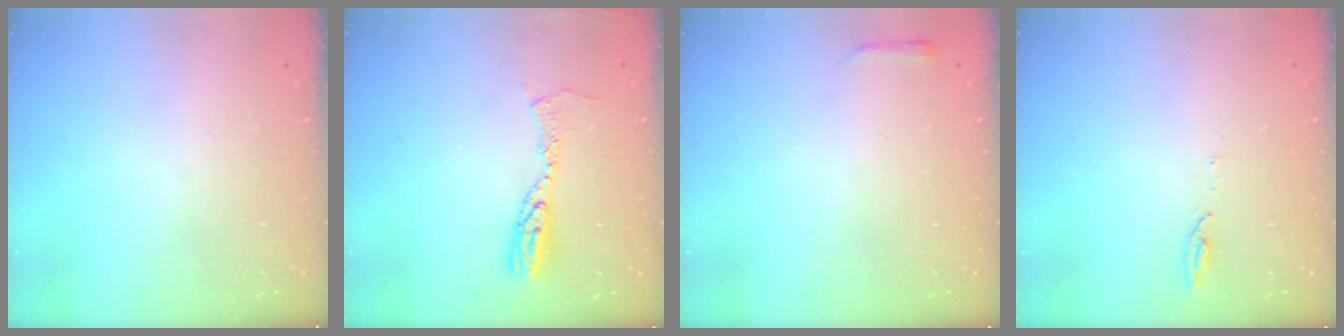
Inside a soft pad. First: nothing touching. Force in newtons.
{"total": 9.3, "press": 9.3, "slide": 0.9}
{"total": 2.4, "press": 2.3, "slide": 0.6}
{"total": 3.7, "press": 3.7, "slide": 0.5}